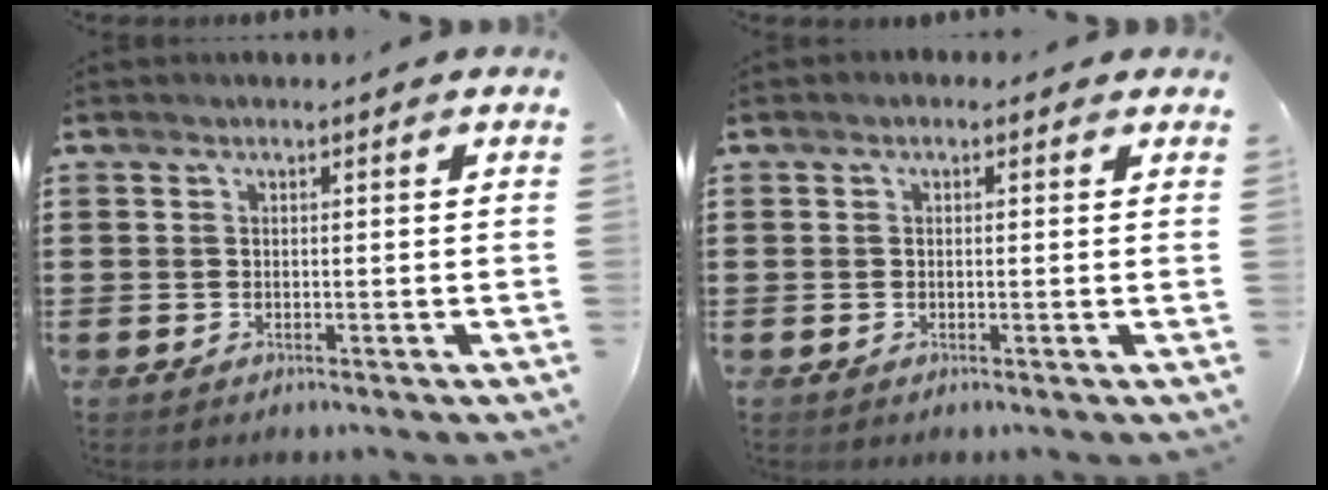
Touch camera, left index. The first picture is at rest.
{"total": 0.7, "force": [0.0, 0.7, 0.2], "torque": [-0.007, 0.007, -0.002]}